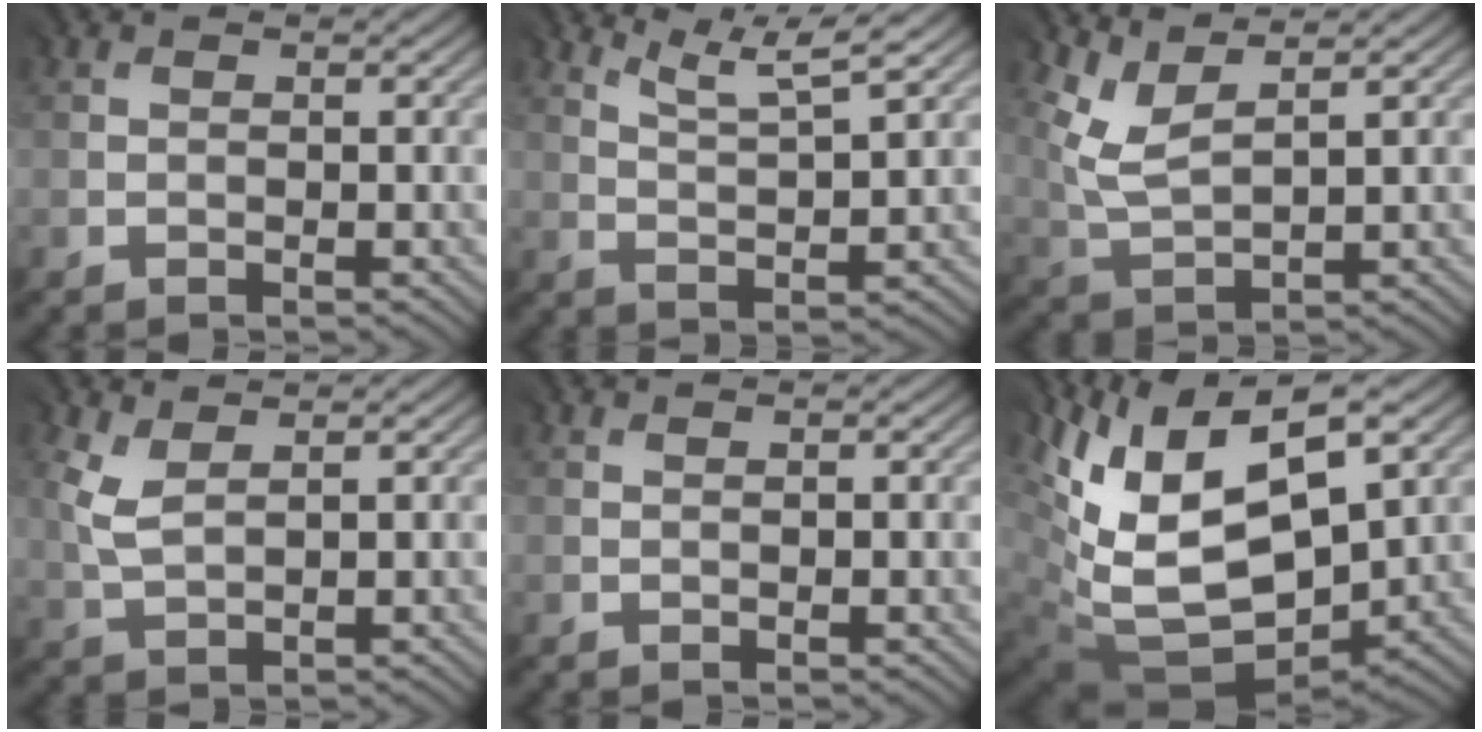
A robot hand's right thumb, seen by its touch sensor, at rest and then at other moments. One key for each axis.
{"total": 5.4, "fx": 4.2, "fy": 0.4, "fz": 3.3, "tx": -0.064, "ty": 0.002, "tz": 0.087}
{"total": 4.4, "fx": 3.4, "fy": 1.1, "fz": 2.5, "tx": -0.071, "ty": -0.001, "tz": 0.080}
{"total": 2.3, "fx": 1.5, "fy": 0.8, "fz": 1.5, "tx": -0.054, "ty": 0.003, "tz": 0.036}
{"total": 0.0}
{"total": 15.1, "fx": 4.3, "fy": 9.2, "fz": 11.2, "tx": -0.236, "ty": -0.014, "tz": 0.107}